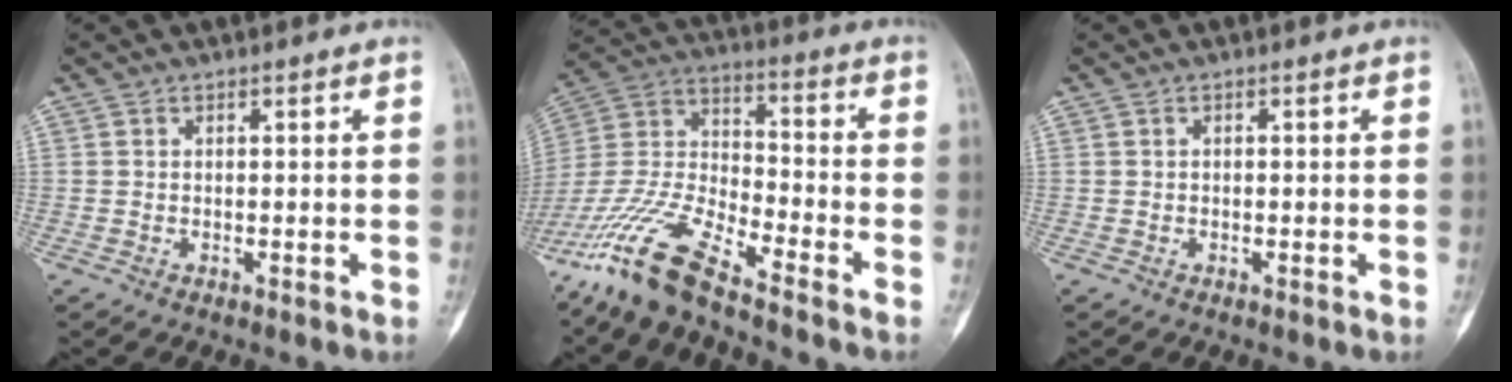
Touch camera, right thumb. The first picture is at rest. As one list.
[{"total": 14.9, "force": [-11.7, 2.7, 8.9], "torque": [-0.198, 0.049, -0.233]}, {"total": 0.0}]